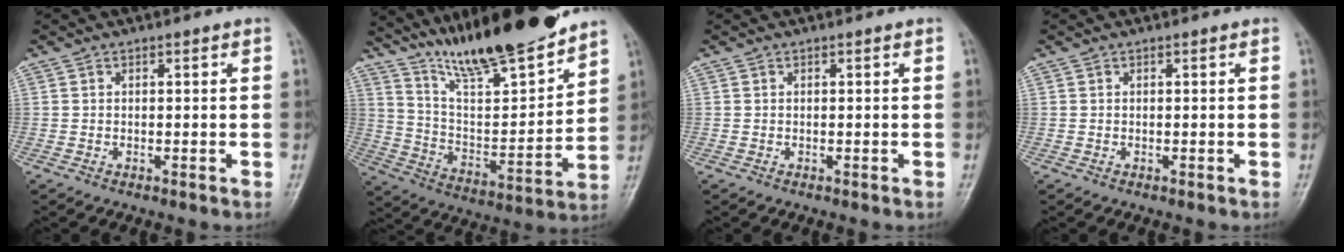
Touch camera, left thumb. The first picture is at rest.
{"total": 20.0, "force": [16.7, 3.3, 10.5], "torque": [-0.138, -0.096, 0.293]}
{"total": 0.0}
{"total": 0.0}